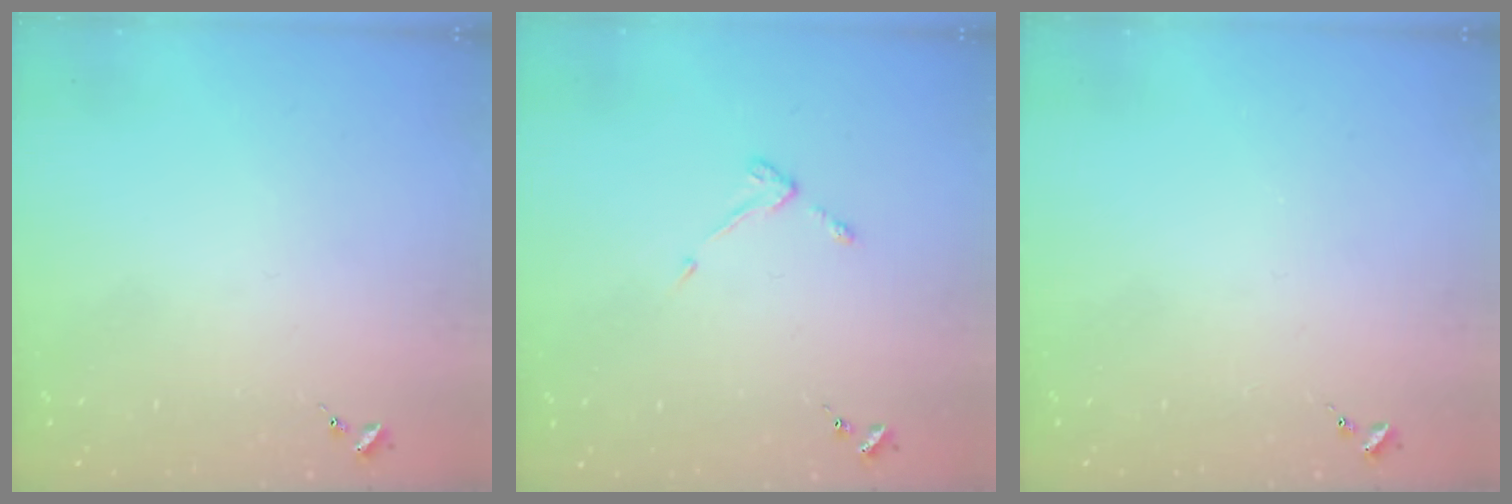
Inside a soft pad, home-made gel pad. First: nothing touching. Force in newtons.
{"total": 3.7, "press": 3.7, "slide": 0.5}
{"total": 0.0}